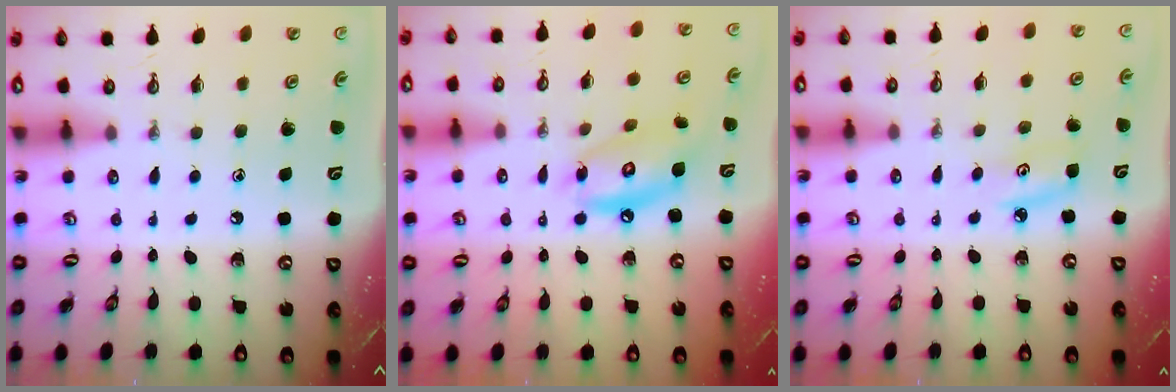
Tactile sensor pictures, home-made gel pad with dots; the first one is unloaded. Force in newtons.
{"total": 11.5, "press": 11.5, "slide": 0.8}
{"total": 5.2, "press": 5.2, "slide": 0.5}